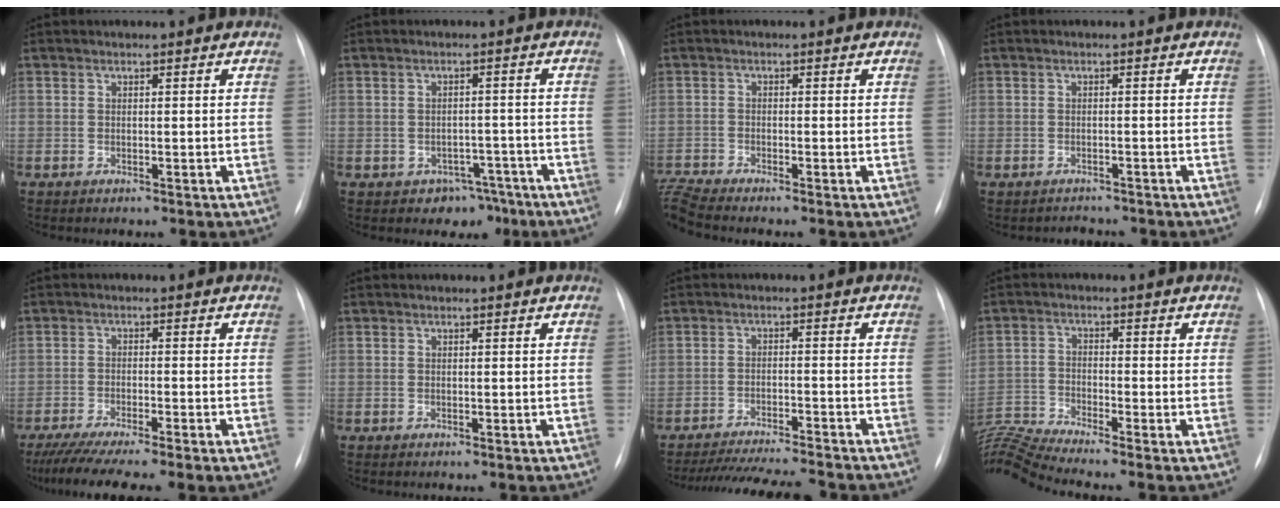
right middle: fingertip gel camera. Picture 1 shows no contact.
{"total": 4.1, "force": [-2.8, 3.0, 0.4], "torque": [0.008, 0.018, -0.031]}
{"total": 3.9, "force": [-3.6, -1.3, 0.8], "torque": [-0.032, -0.010, -0.071]}
{"total": 1.8, "force": [-1.7, 0.4, -0.5], "torque": [0.006, -0.004, -0.023]}
{"total": 10.7, "force": [-8.5, 0.0, 6.4], "torque": [-0.091, -0.025, -0.133]}
{"total": 0.0}
{"total": 16.1, "force": [-14.7, 0.8, 6.5], "torque": [-0.114, -0.028, -0.211]}
{"total": 10.6, "force": [-9.9, -2.0, 3.3], "torque": [-0.085, 0.002, -0.188]}